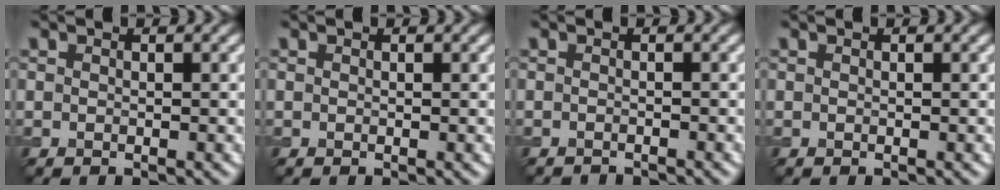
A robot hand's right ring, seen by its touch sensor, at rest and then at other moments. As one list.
[{"total": 0.0}, {"total": 1.8, "force": [-1.8, 0.1, 0.1], "torque": [0.005, -0.008, -0.025]}, {"total": 0.0}]